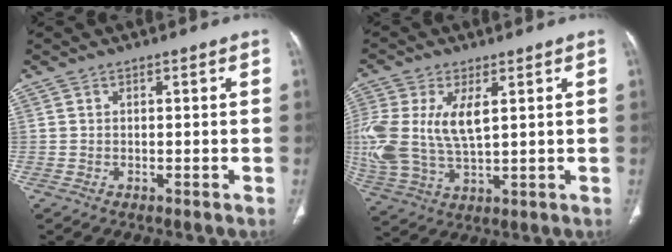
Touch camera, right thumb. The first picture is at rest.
{"total": 16.0, "force": [2.9, 8.2, 13.4], "torque": [-0.320, -0.006, 0.064]}